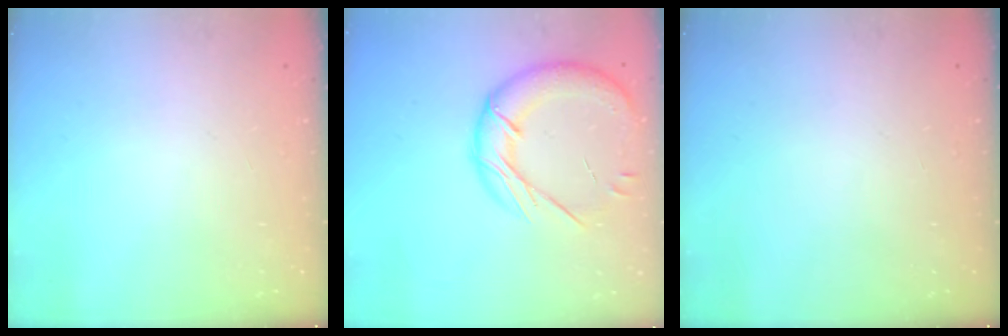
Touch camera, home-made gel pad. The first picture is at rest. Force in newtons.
{"total": 19.1, "press": 18.9, "slide": 2.6}
{"total": 0.0}